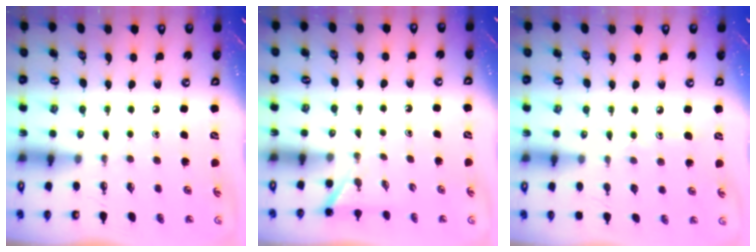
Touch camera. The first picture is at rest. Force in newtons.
{"total": 1.5, "press": 1.5, "slide": 0.1}
{"total": 5.7, "press": 5.7, "slide": 0.5}